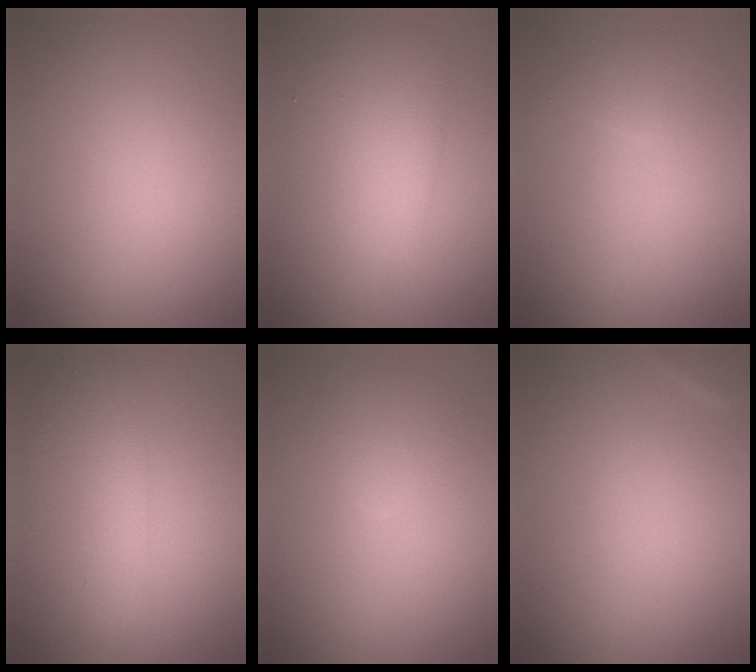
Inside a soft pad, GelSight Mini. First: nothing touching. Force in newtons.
{"total": 4.2, "press": 4.2, "slide": 0.0}
{"total": 0.9, "press": 0.9, "slide": 0.1}
{"total": 4.6, "press": 4.6, "slide": 0.1}
{"total": 1.9, "press": 1.9, "slide": 0.1}
{"total": 0.7, "press": 0.7, "slide": 0.0}